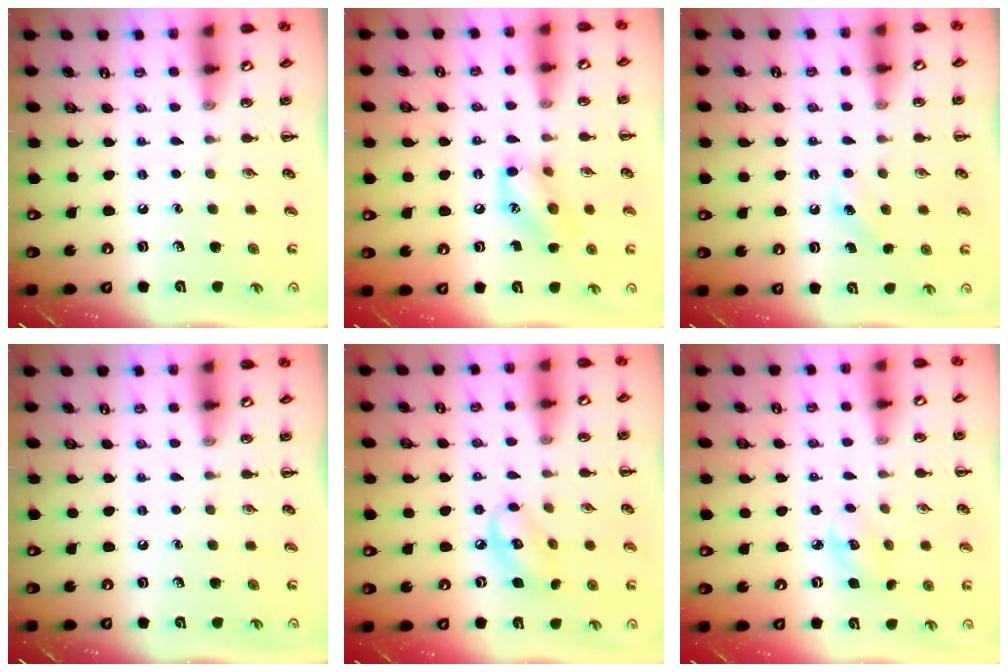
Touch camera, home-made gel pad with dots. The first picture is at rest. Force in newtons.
{"total": 10.9, "press": 10.8, "slide": 1.2}
{"total": 4.7, "press": 4.5, "slide": 1.1}
{"total": 0.0}
{"total": 7.9, "press": 7.8, "slide": 1.2}
{"total": 4.0, "press": 3.9, "slide": 0.9}